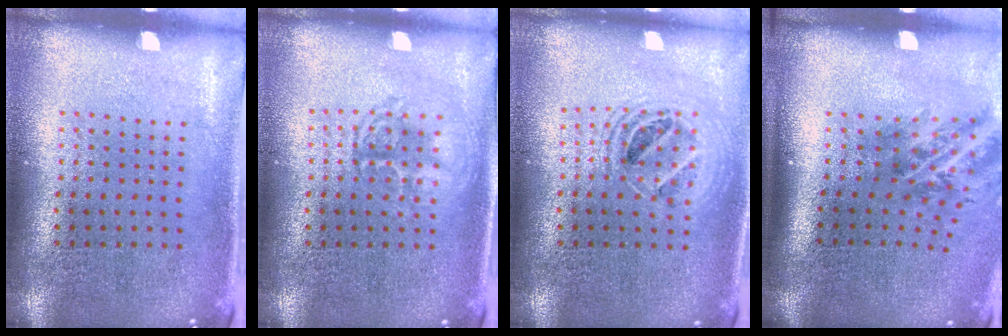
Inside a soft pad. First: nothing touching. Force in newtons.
{"total": 1.3, "press": 1.3, "slide": 0.1}
{"total": 1.5, "press": 1.4, "slide": 0.7}
{"total": 1.9, "press": 1.2, "slide": 1.4}